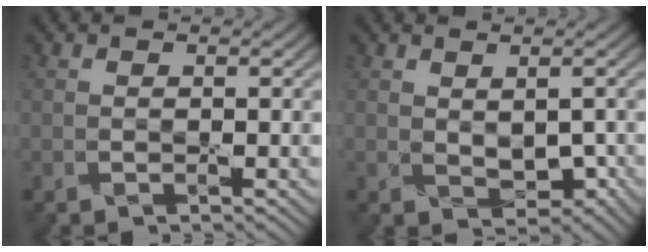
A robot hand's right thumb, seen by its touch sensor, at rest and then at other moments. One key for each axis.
{"total": 2.1, "fx": 0.1, "fy": 1.3, "fz": 1.7, "tx": -0.034, "ty": -0.004, "tz": 0.010}